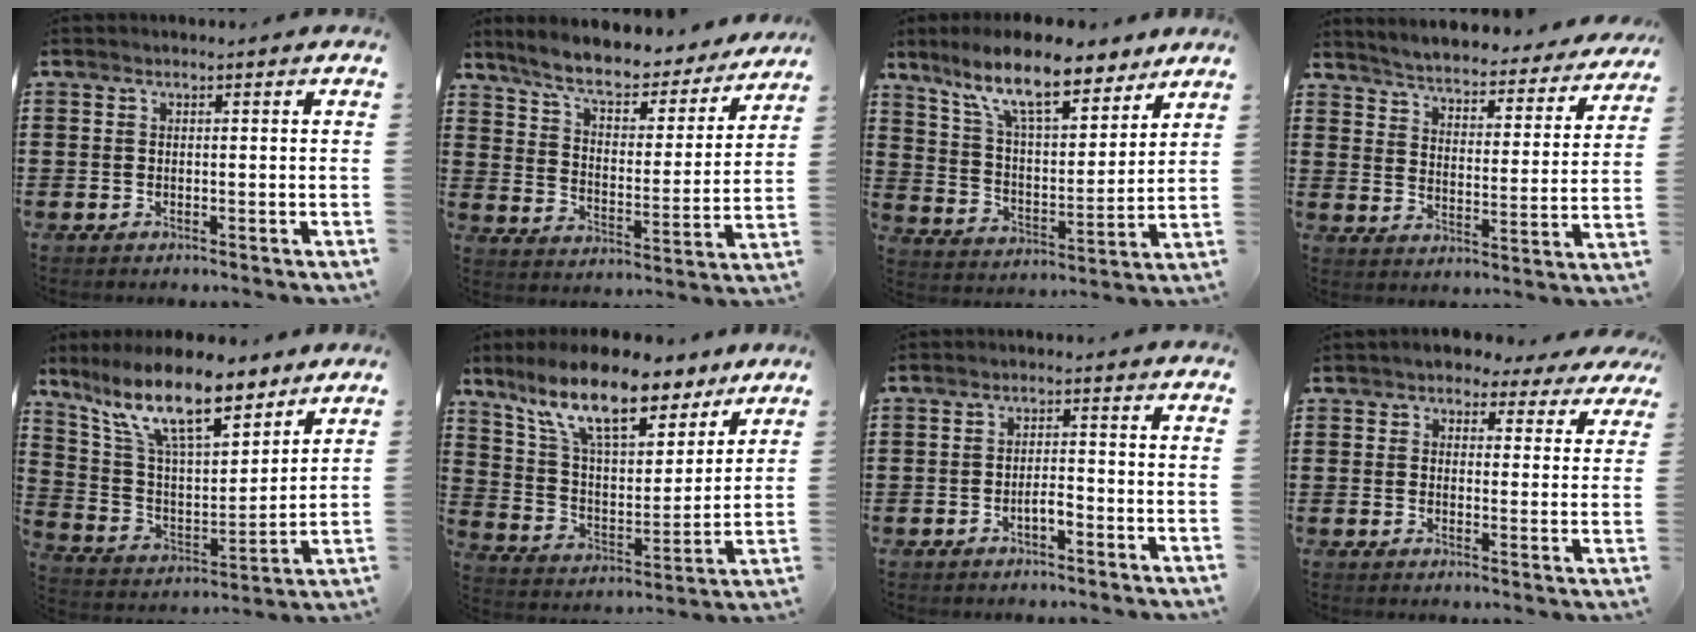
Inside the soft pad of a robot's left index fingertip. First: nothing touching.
{"total": 7.2, "force": [6.4, 1.2, 3.3], "torque": [-0.091, -0.037, 0.107]}
{"total": 12.4, "force": [9.8, 2.7, 7.2], "torque": [-0.161, -0.033, 0.172]}
{"total": 3.7, "force": [3.7, -0.2, 0.6], "torque": [-0.033, -0.036, 0.055]}
{"total": 14.6, "force": [10.5, 4.2, 9.2], "torque": [-0.200, -0.037, 0.185]}
{"total": 13.8, "force": [10.5, 3.8, 8.0], "torque": [-0.184, -0.042, 0.184]}
{"total": 2.5, "force": [-1.4, 0.7, 2.0], "torque": [-0.037, 0.006, -0.027]}
{"total": 3.9, "force": [3.5, 1.5, 0.8], "torque": [-0.025, -0.009, 0.062]}